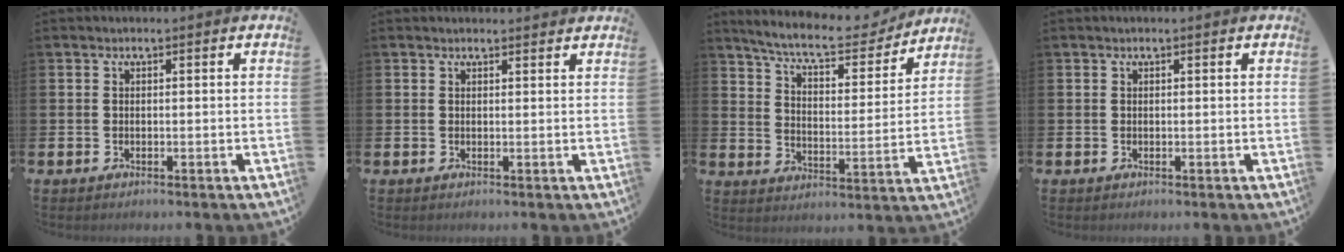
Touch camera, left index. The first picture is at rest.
{"total": 0.9, "force": [0.9, 0.2, 0.1], "torque": [0.010, -0.002, 0.014]}
{"total": 8.8, "force": [8.1, 1.5, 3.2], "torque": [-0.081, -0.055, 0.134]}
{"total": 0.0}